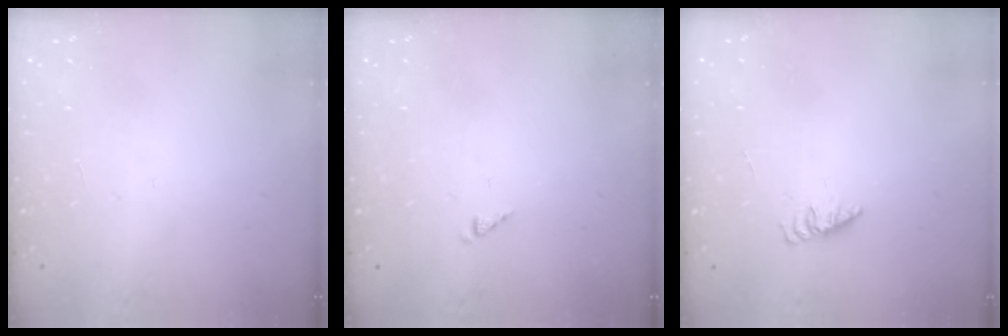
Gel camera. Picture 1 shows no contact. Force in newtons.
{"total": 0.8, "press": 0.8, "slide": 0.2}
{"total": 1.8, "press": 1.8, "slide": 0.4}